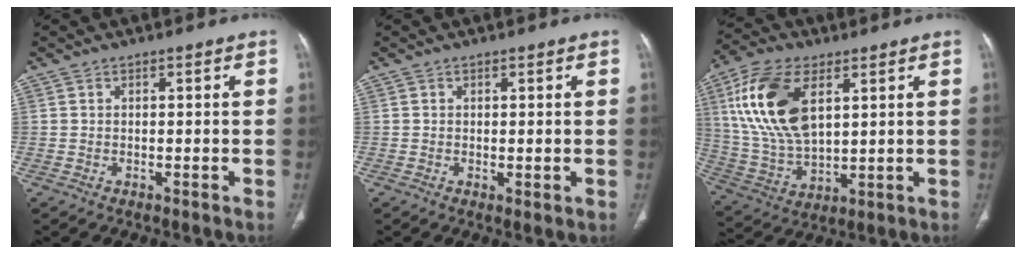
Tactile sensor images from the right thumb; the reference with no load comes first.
{"total": 1.1, "force": [-0.1, 0.4, 1.0], "torque": [-0.021, -0.007, 0.001]}
{"total": 18.1, "force": [6.1, 9.5, 14.1], "torque": [-0.277, -0.014, 0.122]}